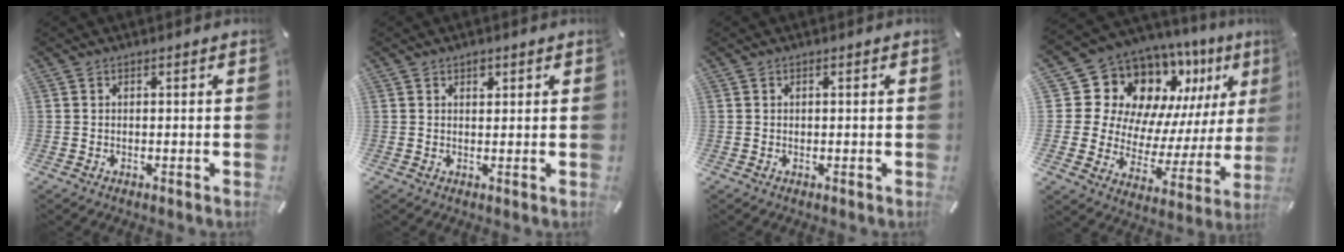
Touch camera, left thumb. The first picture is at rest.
{"total": 1.5, "force": [0.7, 1.1, 0.7], "torque": [-0.007, -0.001, 0.012]}
{"total": 0.0}
{"total": 15.8, "force": [10.8, 10.3, 5.2], "torque": [-0.089, -0.121, 0.209]}